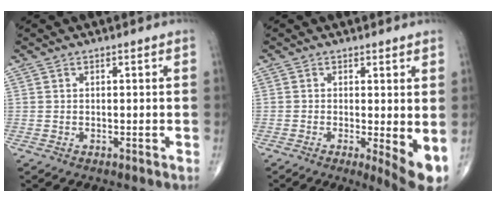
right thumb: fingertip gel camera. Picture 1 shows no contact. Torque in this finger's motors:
{"motor_torque": [-0.48, 0.40, 0.11, -0.14, 0.05]}